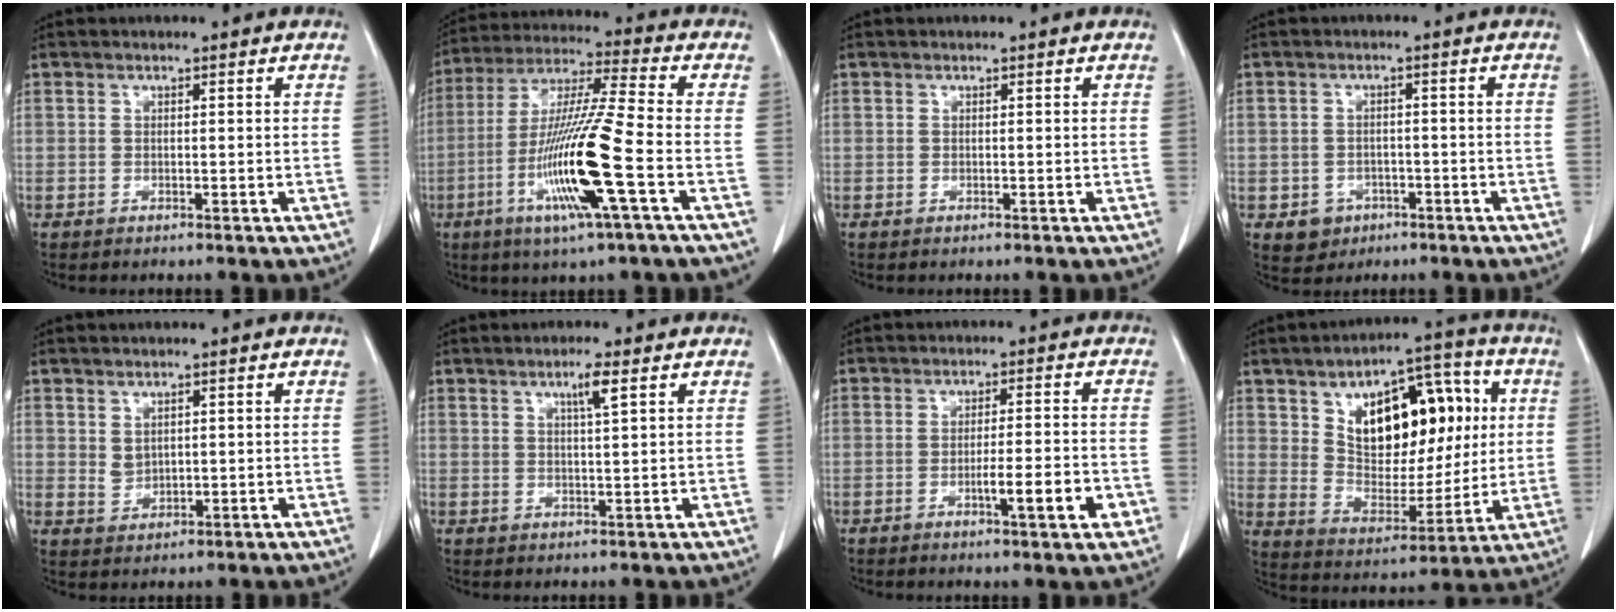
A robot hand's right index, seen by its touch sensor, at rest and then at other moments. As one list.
[{"total": 16.0, "force": [-5.1, -0.5, 15.2], "torque": [-0.307, -0.017, -0.102]}, {"total": 0.0}, {"total": 4.1, "force": [-1.8, 3.6, 0.8], "torque": [-0.003, 0.011, -0.019]}, {"total": 2.1, "force": [0.8, 1.6, 1.2], "torque": [-0.024, -0.001, 0.024]}, {"total": 2.9, "force": [1.5, -0.2, 2.5], "torque": [-0.047, -0.002, 0.027]}, {"total": 6.4, "force": [-2.4, 0.5, 5.9], "torque": [-0.086, -0.003, -0.034]}, {"total": 17.9, "force": [5.0, 9.6, 14.2], "torque": [-0.214, 0.036, 0.090]}]